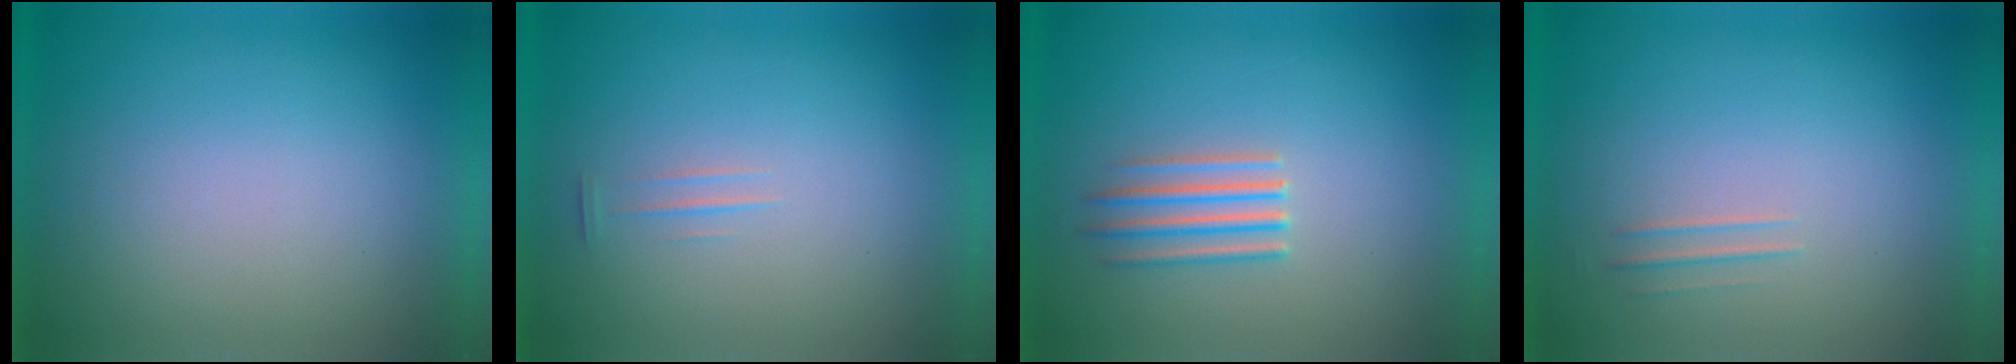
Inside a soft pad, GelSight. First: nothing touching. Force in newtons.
{"total": 1.1}
{"total": 2.9}
{"total": 1.7}